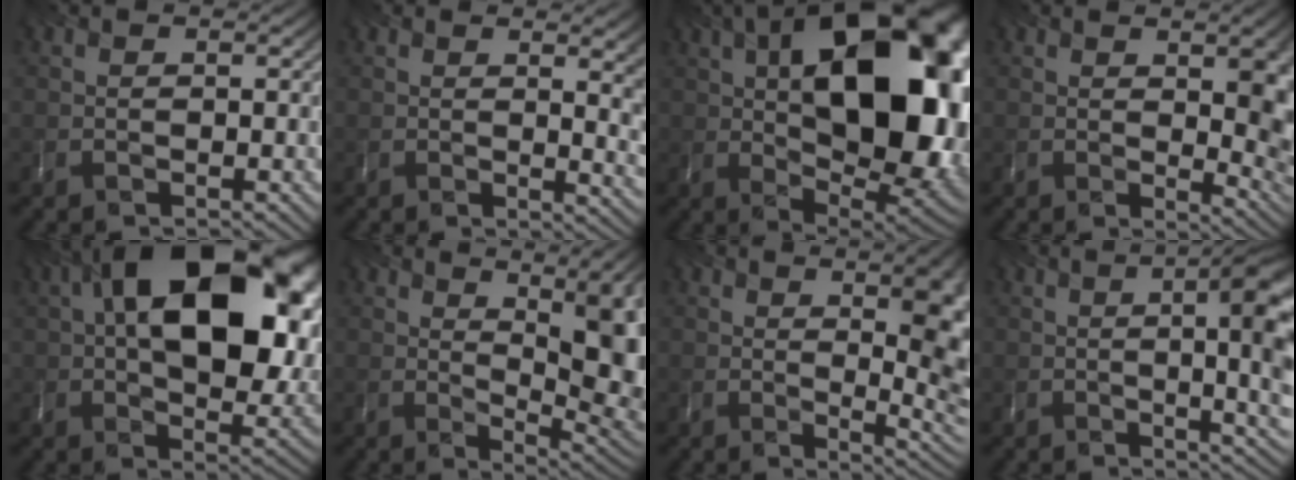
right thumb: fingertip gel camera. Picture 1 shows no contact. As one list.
[{"total": 9.8, "force": [2.4, 4.1, 8.6], "torque": [-0.088, 0.027, 0.024]}, {"total": 21.7, "force": [4.1, 12.9, 17.0], "torque": [-0.224, 0.015, 0.072]}, {"total": 9.8, "force": [1.7, 4.0, 8.8], "torque": [-0.091, 0.010, 0.026]}, {"total": 20.3, "force": [5.0, 12.3, 15.3], "torque": [-0.244, 0.020, 0.080]}, {"total": 11.3, "force": [3.1, 4.0, 10.1], "torque": [-0.134, 0.030, 0.050]}, {"total": 10.7, "force": [2.0, 3.8, 9.8], "torque": [-0.100, 0.019, 0.024]}, {"total": 13.1, "force": [0.7, 4.8, 12.2], "torque": [-0.113, 0.019, 0.001]}]